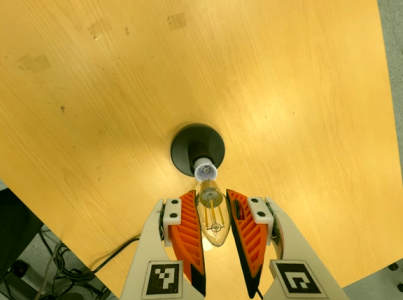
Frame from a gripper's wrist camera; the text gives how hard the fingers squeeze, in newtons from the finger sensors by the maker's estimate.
{"total": 11.2, "left": 10.7, "right": 11.7}